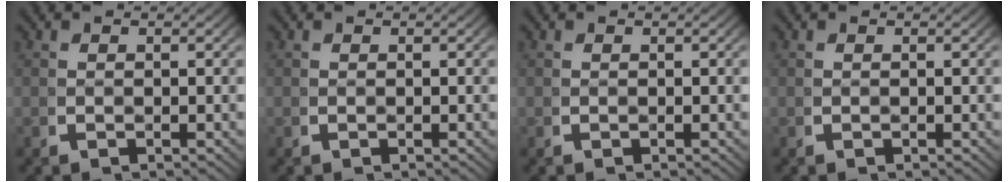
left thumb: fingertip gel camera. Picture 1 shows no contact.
{"total": 0.0}
{"total": 0.0}
{"total": 0.0}